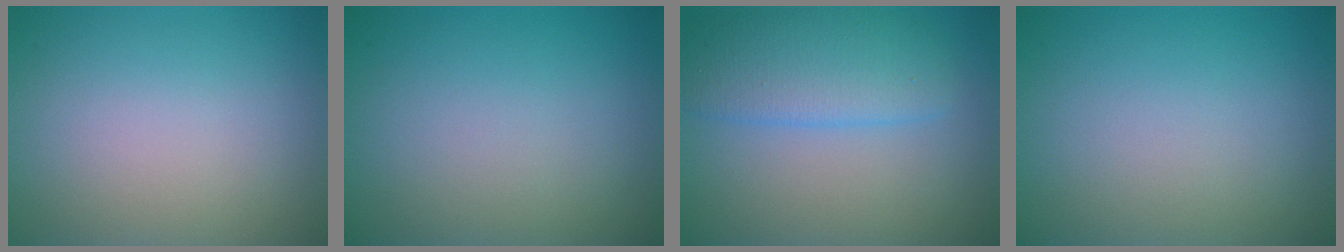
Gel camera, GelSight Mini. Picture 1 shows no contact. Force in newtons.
{"total": 0.0}
{"total": 4.4, "press": 4.4, "slide": 0.2}
{"total": 0.0}